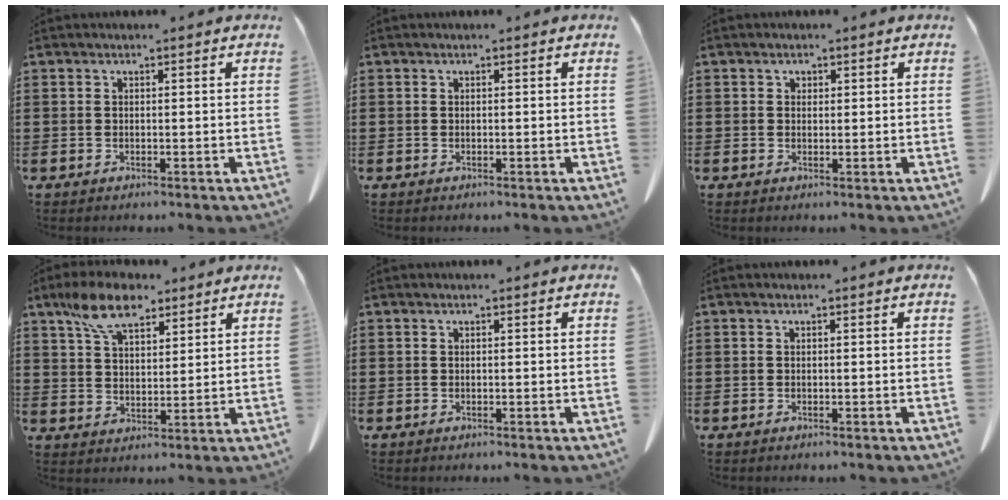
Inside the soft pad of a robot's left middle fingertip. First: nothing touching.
{"total": 0.0}
{"total": 0.9, "force": [0.6, 0.6, 0.1], "torque": [-0.004, 0.000, 0.013]}
{"total": 9.1, "force": [6.4, 3.8, 5.2], "torque": [-0.122, 0.000, 0.120]}
{"total": 0.0}
{"total": 0.0}